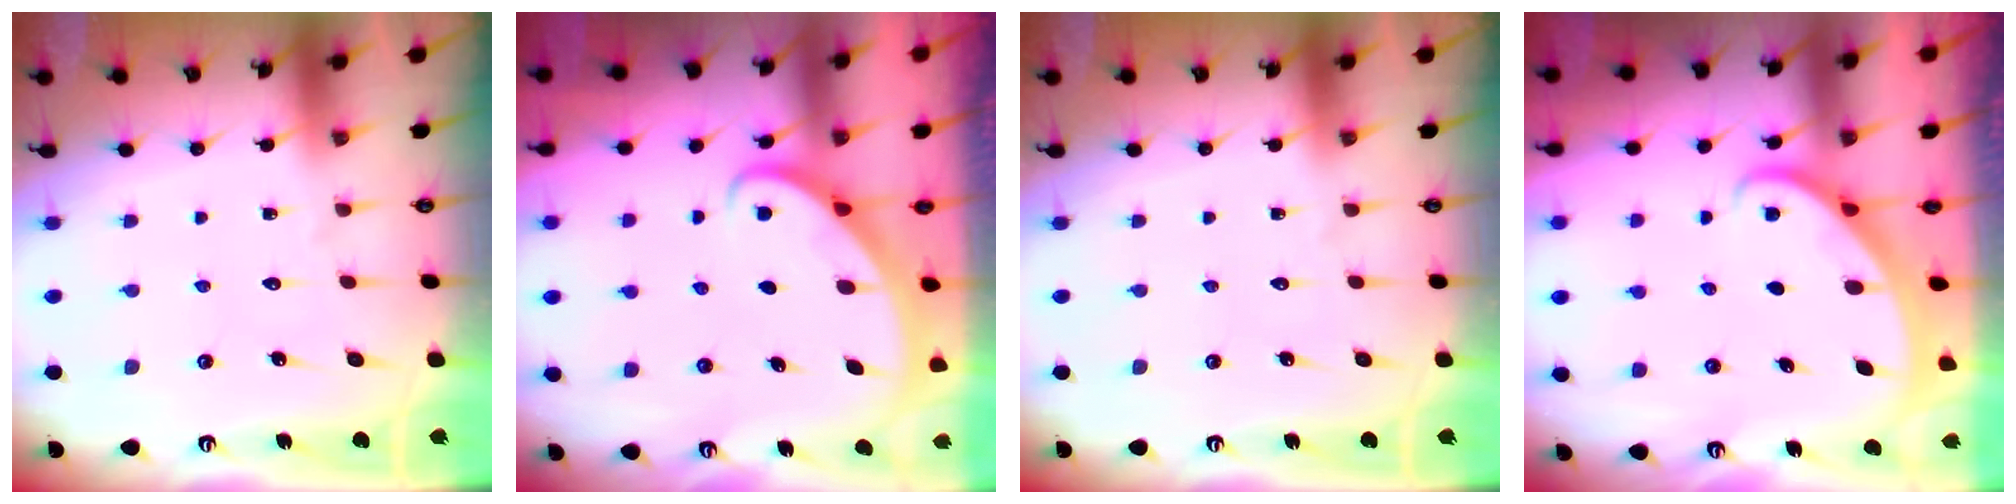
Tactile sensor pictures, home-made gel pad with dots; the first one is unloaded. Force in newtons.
{"total": 2.8, "press": 2.8, "slide": 0.2}
{"total": 0.0}
{"total": 1.7, "press": 1.7, "slide": 0.1}